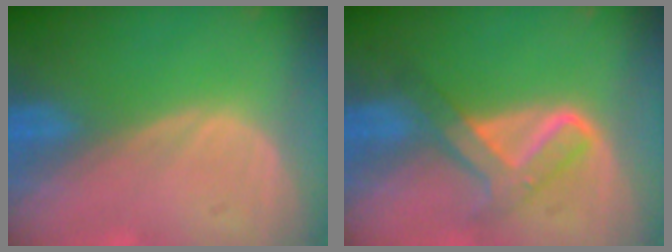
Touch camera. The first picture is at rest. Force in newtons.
{"total": 6.1, "press": 6.1, "slide": 0.2}